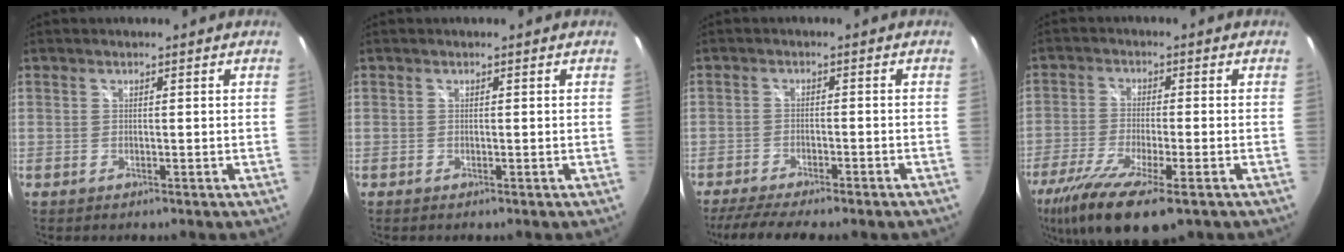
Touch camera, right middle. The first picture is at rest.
{"total": 0.0}
{"total": 10.9, "force": [-9.2, 1.5, 5.7], "torque": [-0.125, -0.028, -0.138]}
{"total": 14.2, "force": [-9.0, 3.3, 10.5], "torque": [-0.221, -0.057, -0.161]}